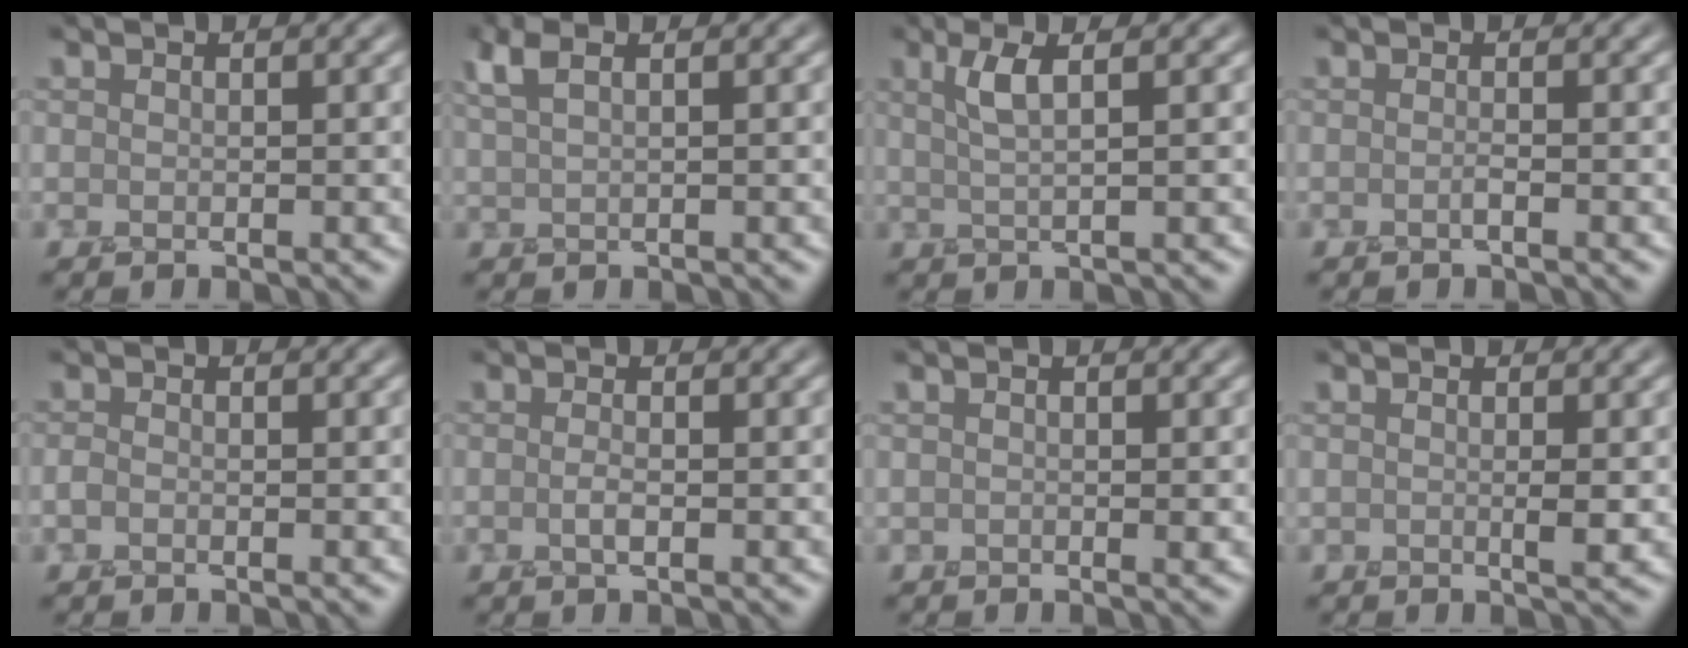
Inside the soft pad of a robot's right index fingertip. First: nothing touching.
{"total": 2.4, "force": [1.5, 0.7, 1.7], "torque": [-0.037, 0.007, 0.032]}
{"total": 3.0, "force": [1.1, 0.8, 2.6], "torque": [-0.039, 0.002, 0.018]}
{"total": 0.7, "force": [-0.3, 0.1, 0.7], "torque": [-0.011, 0.000, -0.008]}
{"total": 0.8, "force": [-0.4, 0.4, 0.5], "torque": [-0.011, -0.002, -0.009]}
{"total": 1.2, "force": [-0.2, 0.3, 1.2], "torque": [-0.022, 0.000, -0.006]}
{"total": 0.7, "force": [0.0, 0.5, 0.5], "torque": [-0.007, -0.002, 0.000]}
{"total": 1.6, "force": [0.0, 0.6, 1.4], "torque": [-0.027, -0.007, -0.001]}